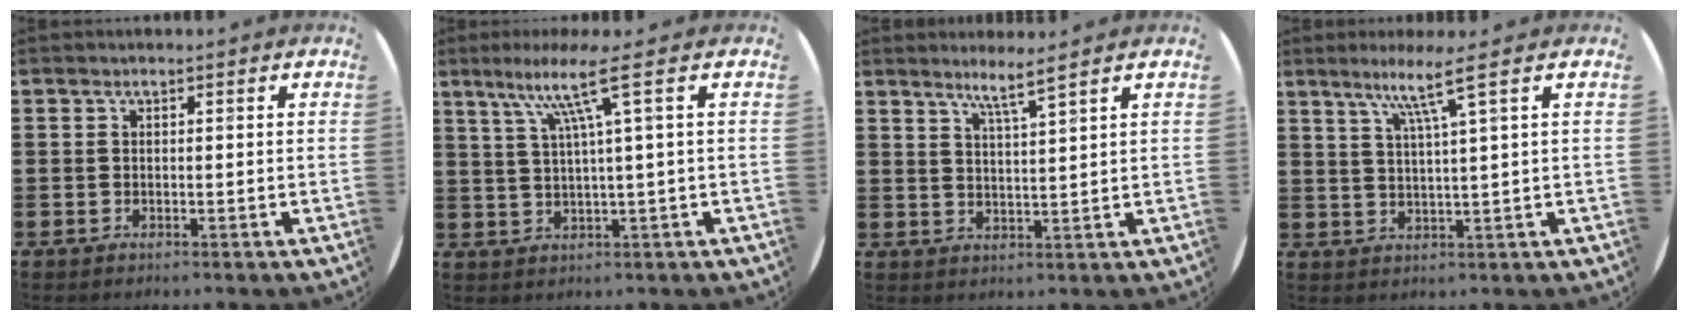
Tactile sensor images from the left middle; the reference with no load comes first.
{"total": 7.6, "force": [3.1, -0.1, 6.9], "torque": [-0.139, 0.007, 0.047]}
{"total": 3.8, "force": [3.3, -0.8, 1.7], "torque": [-0.038, -0.012, 0.057]}
{"total": 5.3, "force": [3.0, -0.8, 4.3], "torque": [-0.091, 0.003, 0.046]}